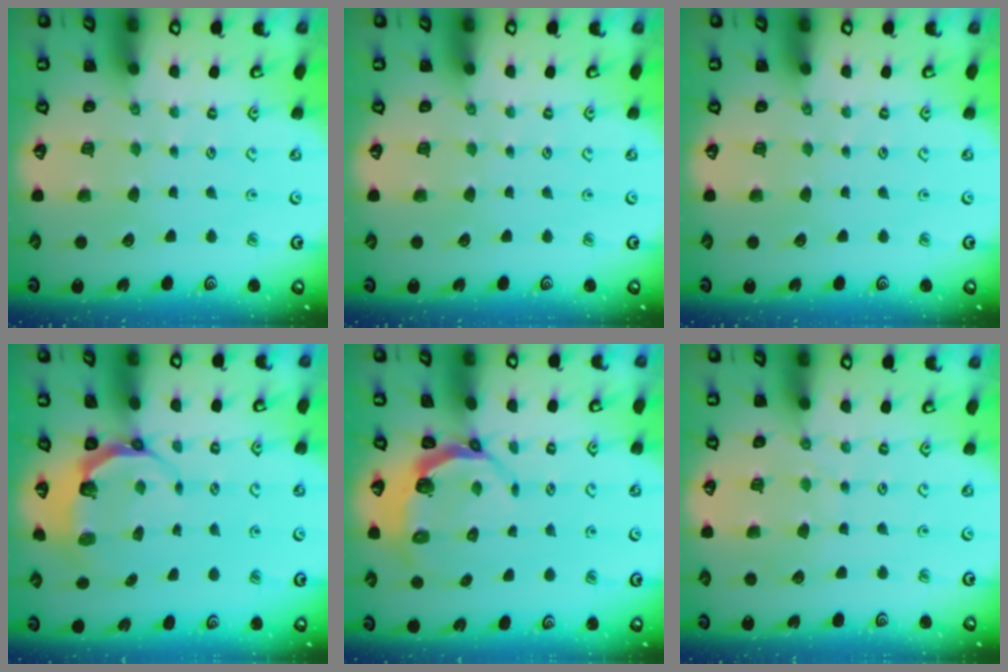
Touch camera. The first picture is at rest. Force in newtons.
{"total": 0.0}
{"total": 0.0}
{"total": 6.2, "press": 5.0, "slide": 3.6}
{"total": 4.7, "press": 3.6, "slide": 3.0}
{"total": 4.5, "press": 4.5, "slide": 0.6}